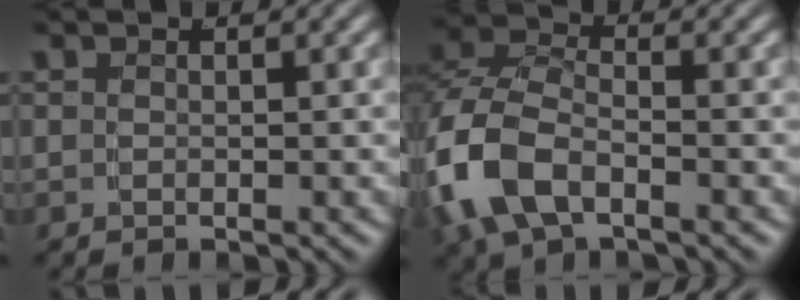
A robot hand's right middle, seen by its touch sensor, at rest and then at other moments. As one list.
[{"total": 7.4, "force": [-1.8, 5.5, 4.7], "torque": [-0.136, -0.019, -0.029]}]